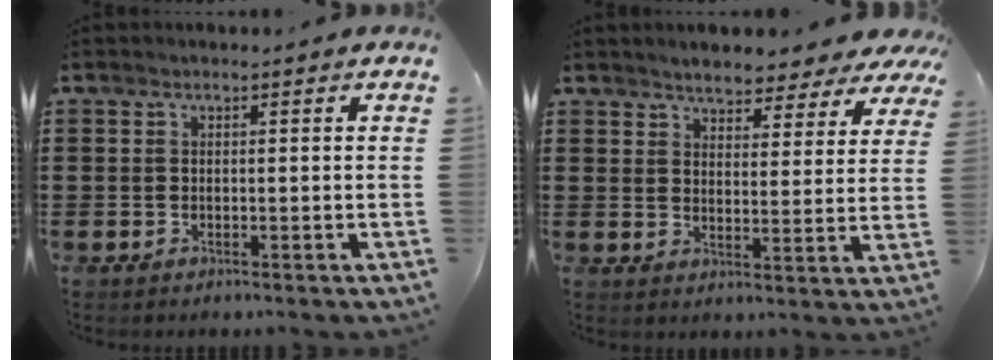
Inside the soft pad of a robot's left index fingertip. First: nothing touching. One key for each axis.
{"total": 3.8, "fx": 3.7, "fy": 0.6, "fz": 0.5, "tx": -0.024, "ty": -0.022, "tz": 0.061}